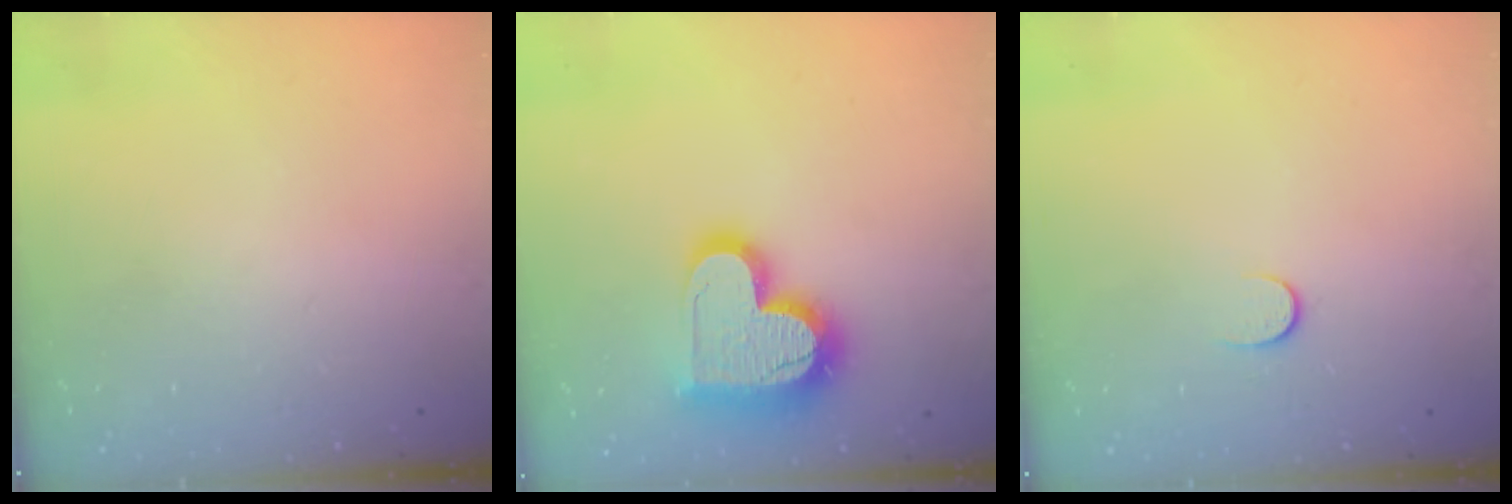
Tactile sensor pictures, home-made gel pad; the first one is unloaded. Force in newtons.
{"total": 19.4, "press": 19.3, "slide": 1.5}
{"total": 4.4, "press": 4.3, "slide": 0.7}